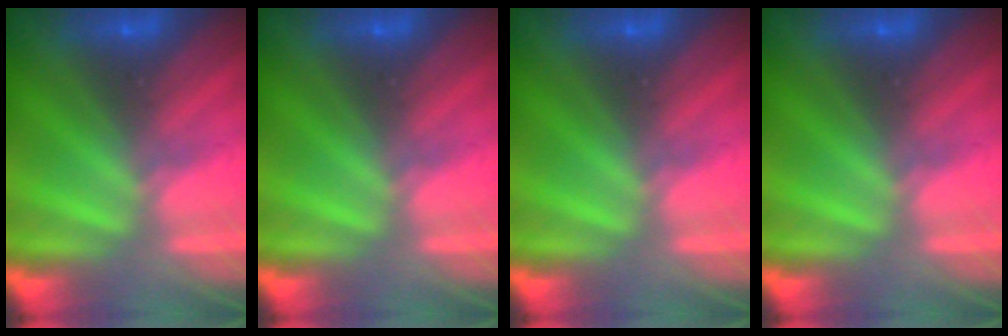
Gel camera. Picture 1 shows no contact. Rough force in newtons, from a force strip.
{"total": 0.0}
{"total": 0.0}
{"total": 0.0}